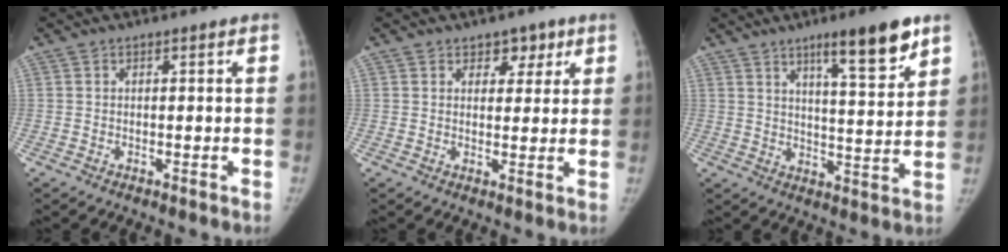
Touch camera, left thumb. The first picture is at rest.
{"total": 4.0, "force": [2.4, 2.8, 1.6], "torque": [0.013, -0.011, 0.032]}
{"total": 11.5, "force": [7.3, 1.9, 8.7], "torque": [-0.115, -0.041, 0.111]}